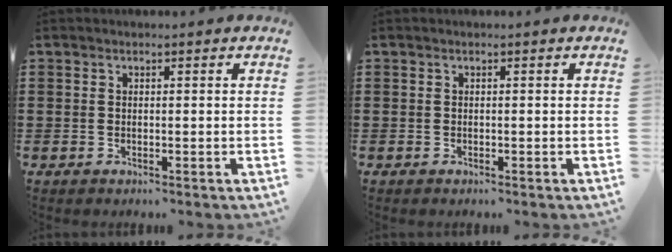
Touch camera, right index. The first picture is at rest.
{"total": 0.0}